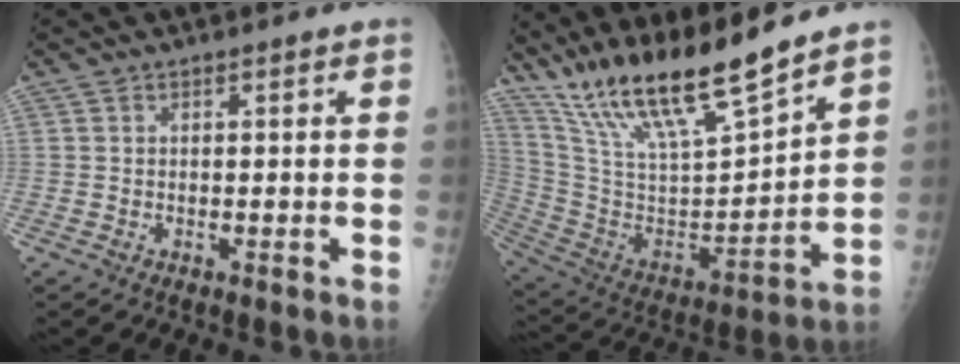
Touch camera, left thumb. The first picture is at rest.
{"total": 20.5, "force": [16.7, 2.5, 11.6], "torque": [-0.190, -0.074, 0.318]}